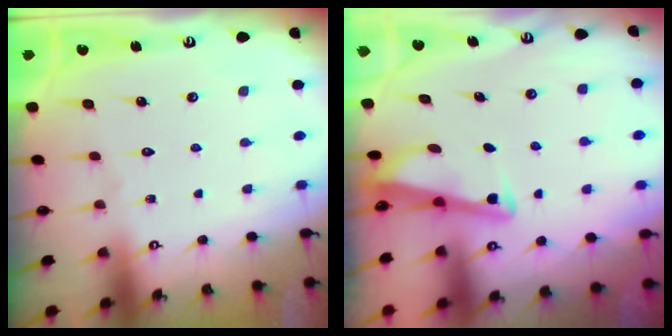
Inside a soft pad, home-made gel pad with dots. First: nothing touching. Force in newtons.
{"total": 3.3, "press": 3.3, "slide": 0.3}